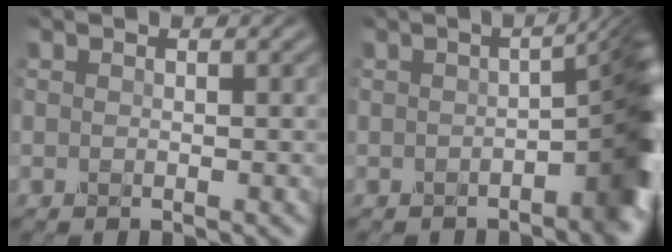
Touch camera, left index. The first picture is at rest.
{"total": 6.8, "force": [-1.4, 2.2, 6.3], "torque": [-0.063, 0.002, -0.020]}